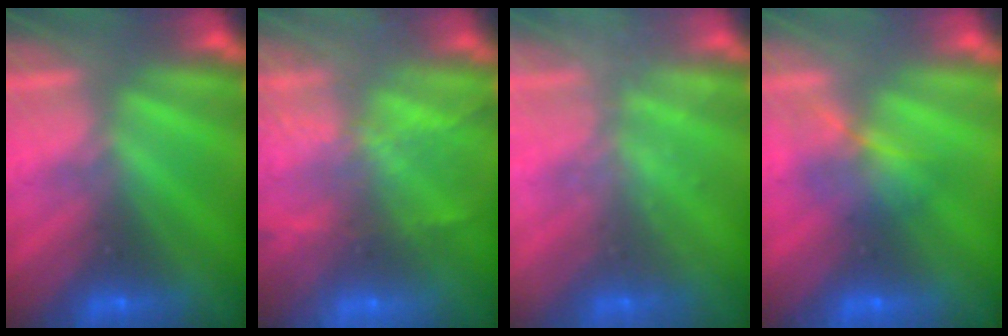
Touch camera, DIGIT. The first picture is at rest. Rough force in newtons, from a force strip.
{"total": 5.8}
{"total": 1.7}
{"total": 1.6}